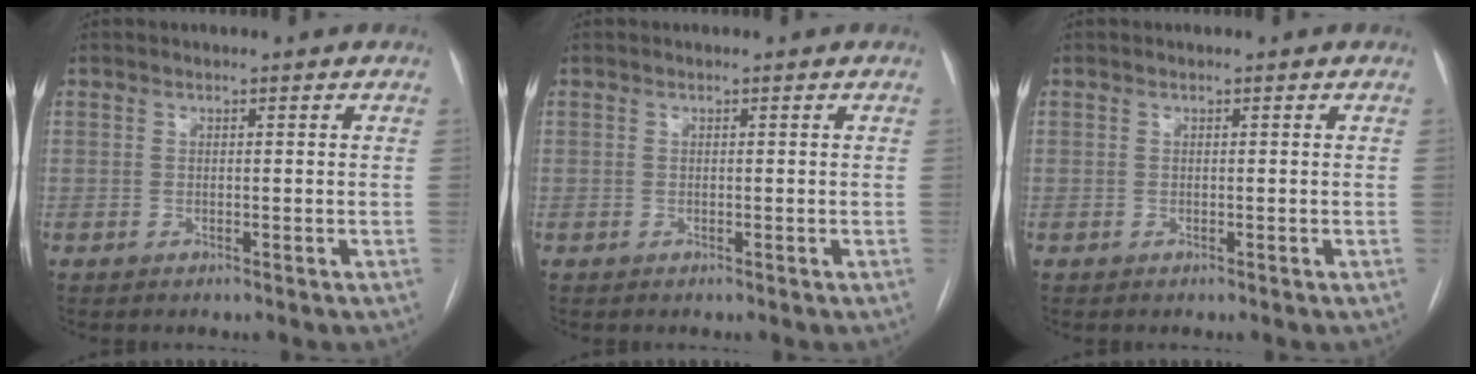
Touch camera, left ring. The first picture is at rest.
{"total": 0.0}
{"total": 0.0}